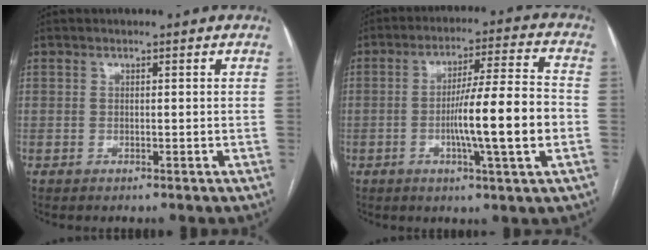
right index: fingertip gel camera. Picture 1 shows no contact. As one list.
[{"total": 12.9, "force": [-2.6, -0.2, 12.6], "torque": [-0.207, 0.002, -0.045]}]